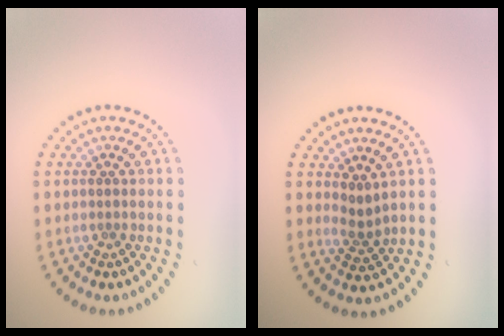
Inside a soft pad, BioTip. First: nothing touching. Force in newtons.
{"total": 1.8, "press": 1.2, "slide": 1.4}